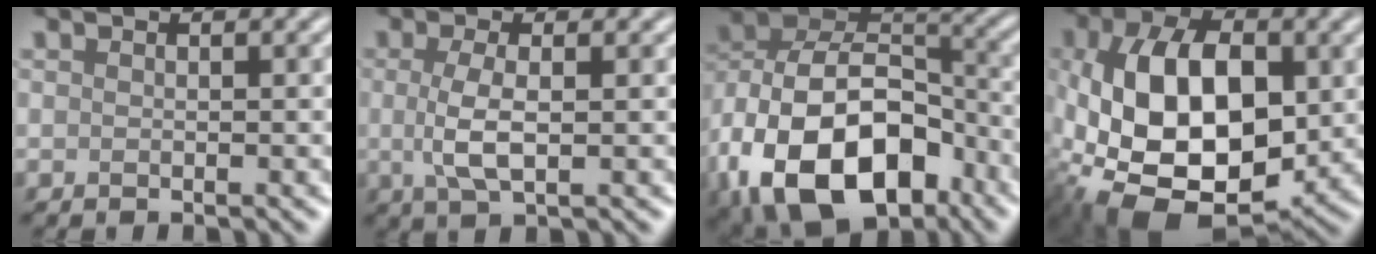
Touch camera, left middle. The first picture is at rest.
{"total": 3.3, "force": [0.0, 1.1, 3.1], "torque": [-0.069, -0.001, 0.000]}
{"total": 17.1, "force": [-7.1, 10.7, 11.4], "torque": [-0.220, -0.017, -0.130]}
{"total": 15.3, "force": [-1.2, 9.6, 11.8], "torque": [-0.227, -0.022, -0.016]}